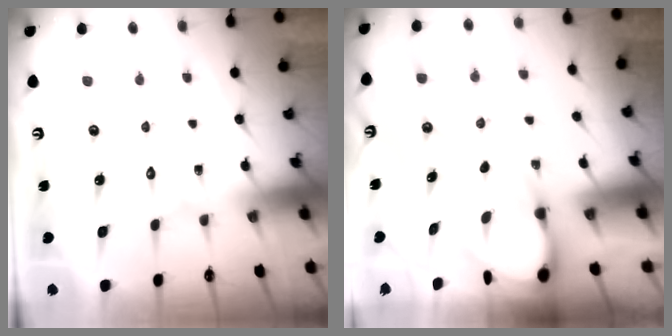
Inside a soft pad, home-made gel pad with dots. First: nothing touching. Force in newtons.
{"total": 3.5, "press": 3.5, "slide": 0.4}